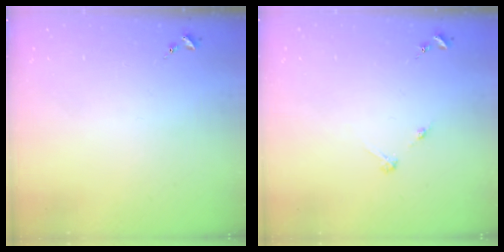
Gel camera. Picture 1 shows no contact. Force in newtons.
{"total": 2.7, "press": 2.7, "slide": 0.3}